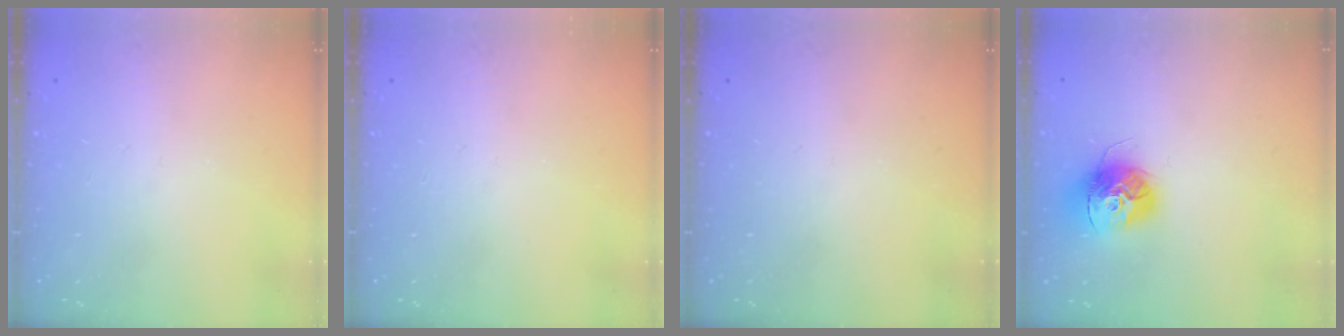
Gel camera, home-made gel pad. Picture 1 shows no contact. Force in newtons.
{"total": 0.0}
{"total": 0.0}
{"total": 13.7, "press": 13.6, "slide": 1.3}